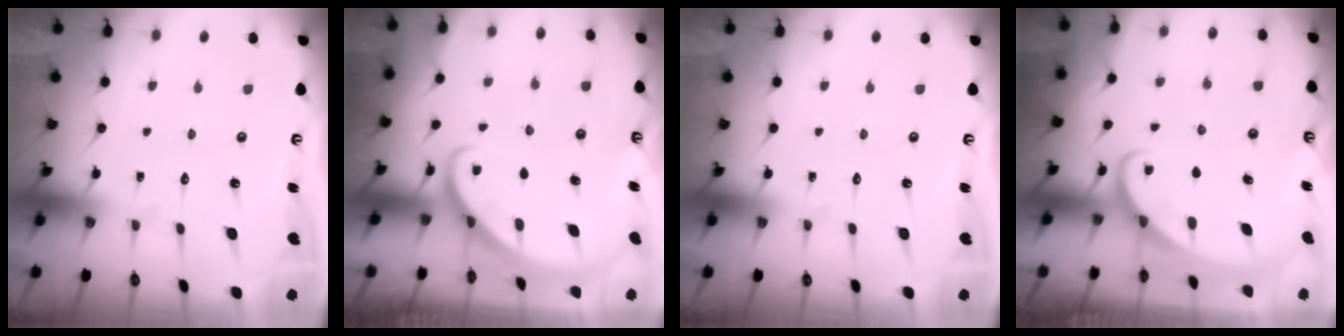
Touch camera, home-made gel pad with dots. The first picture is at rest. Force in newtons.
{"total": 2.8, "press": 2.8, "slide": 0.2}
{"total": 0.0}
{"total": 1.7, "press": 1.7, "slide": 0.2}